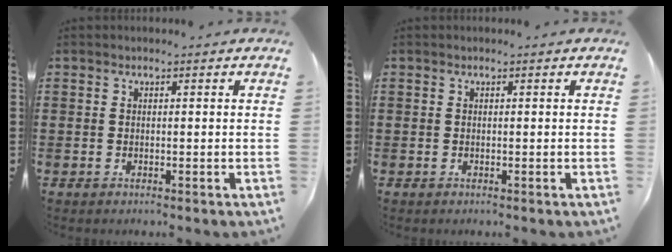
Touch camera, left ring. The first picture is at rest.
{"total": 0.0}